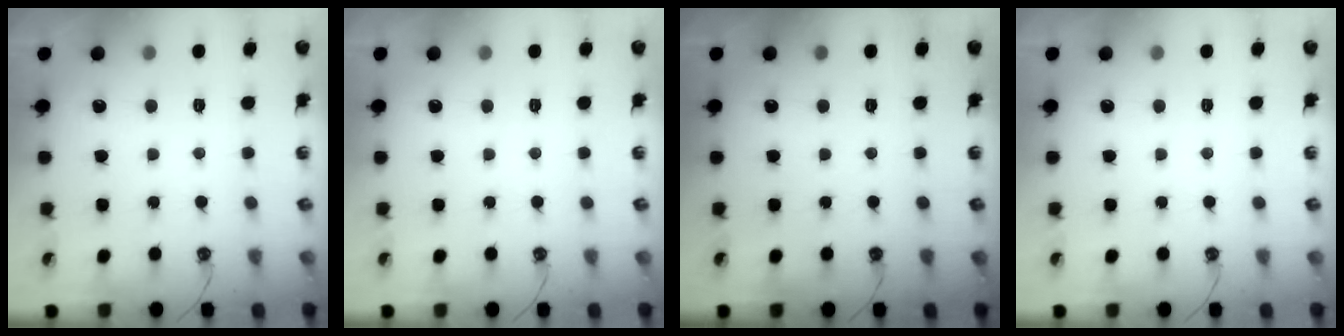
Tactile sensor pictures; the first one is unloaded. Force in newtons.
{"total": 0.0}
{"total": 0.0}
{"total": 0.0}